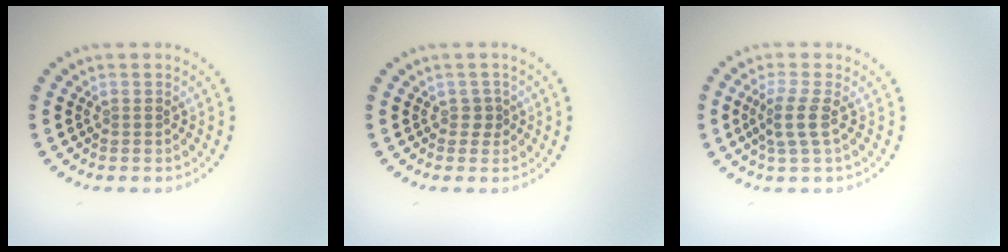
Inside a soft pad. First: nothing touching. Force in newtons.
{"total": 1.0, "press": 0.7, "slide": 0.6}
{"total": 2.4, "press": 1.9, "slide": 1.4}